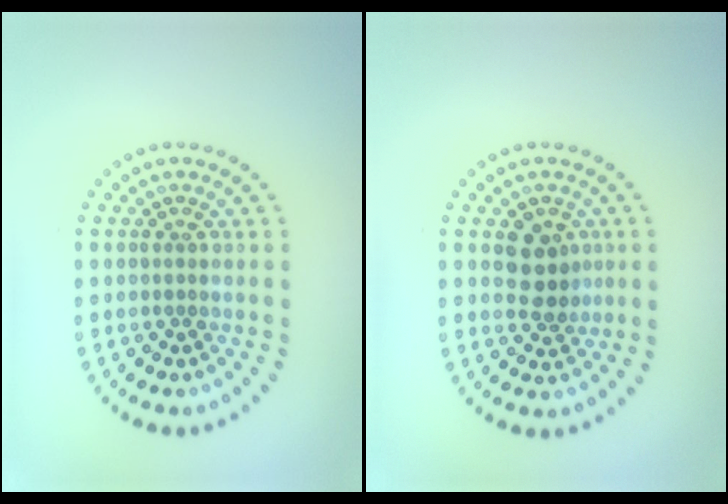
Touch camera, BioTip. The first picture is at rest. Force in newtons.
{"total": 3.3, "press": 3.2, "slide": 1.1}